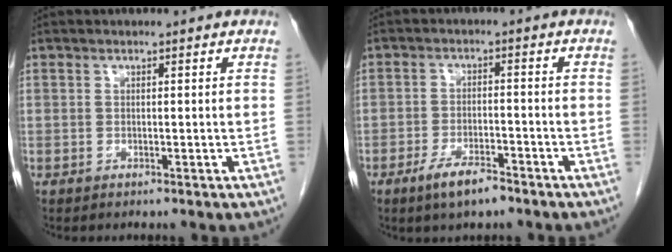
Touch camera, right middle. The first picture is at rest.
{"total": 5.2, "force": [-3.6, 1.3, 3.4], "torque": [-0.069, -0.003, -0.061]}